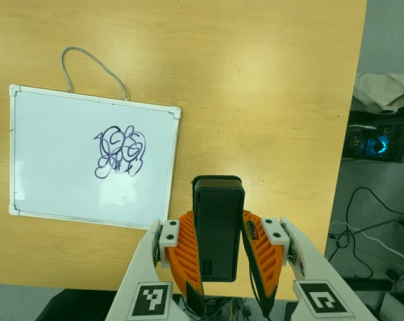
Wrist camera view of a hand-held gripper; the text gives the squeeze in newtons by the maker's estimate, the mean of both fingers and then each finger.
{"total": 4.6, "left": 2.9, "right": 6.3}